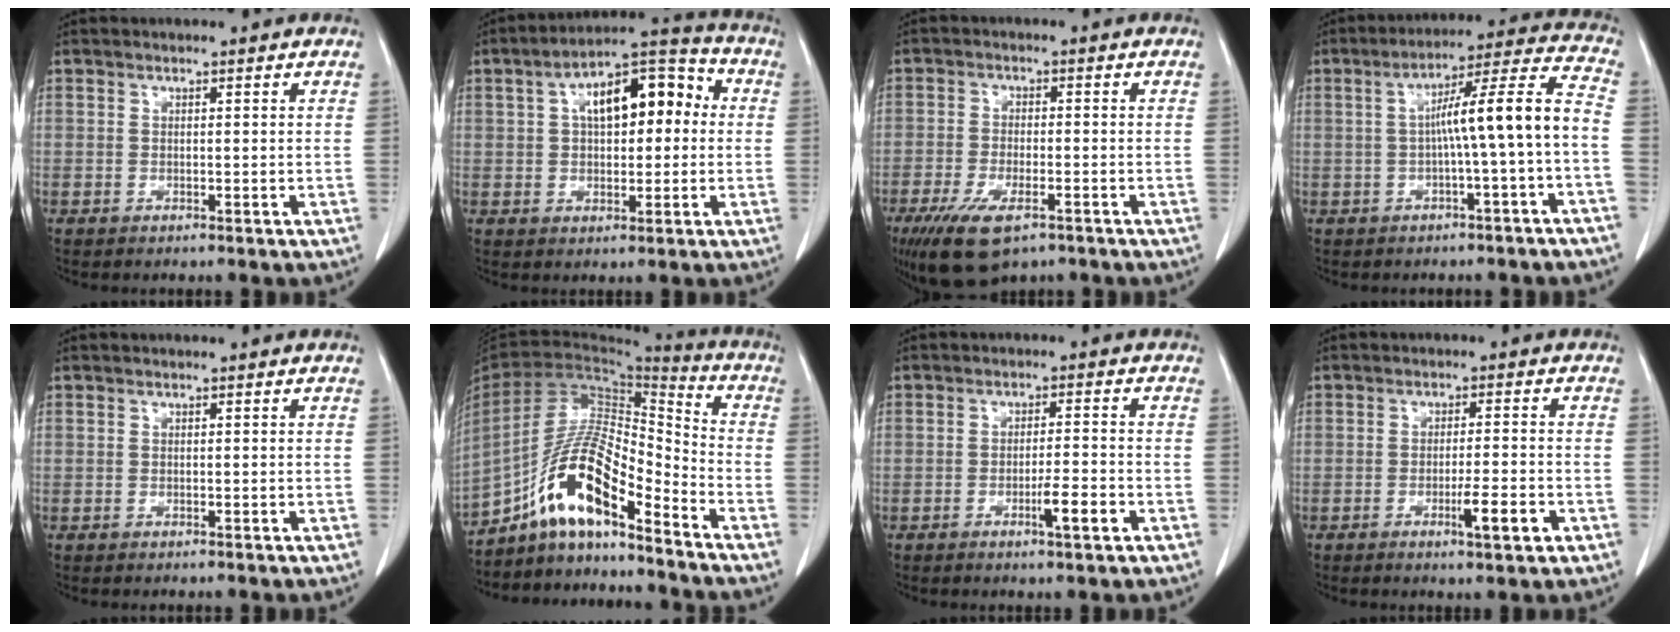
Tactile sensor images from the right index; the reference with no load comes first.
{"total": 12.6, "force": [2.1, 5.6, 11.0], "torque": [-0.170, 0.046, 0.031]}
{"total": 9.5, "force": [-5.9, 3.4, 6.7], "torque": [-0.123, -0.017, -0.098]}
{"total": 11.1, "force": [-1.6, -0.6, 10.9], "torque": [-0.168, 0.031, -0.025]}
{"total": 0.0}
{"total": 14.0, "force": [-9.5, 2.7, 9.9], "torque": [-0.186, 0.022, -0.171]}
{"total": 4.5, "force": [-2.0, 0.2, 4.0], "torque": [-0.063, -0.004, -0.032]}
{"total": 5.1, "force": [-2.2, 0.3, 4.5], "torque": [-0.070, -0.005, -0.033]}